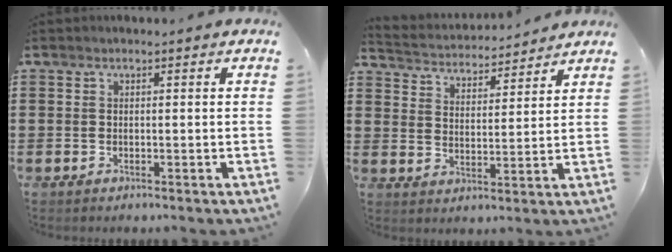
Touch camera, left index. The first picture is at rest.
{"total": 3.4, "force": [3.4, 0.2, -0.2], "torque": [-0.018, -0.027, 0.055]}